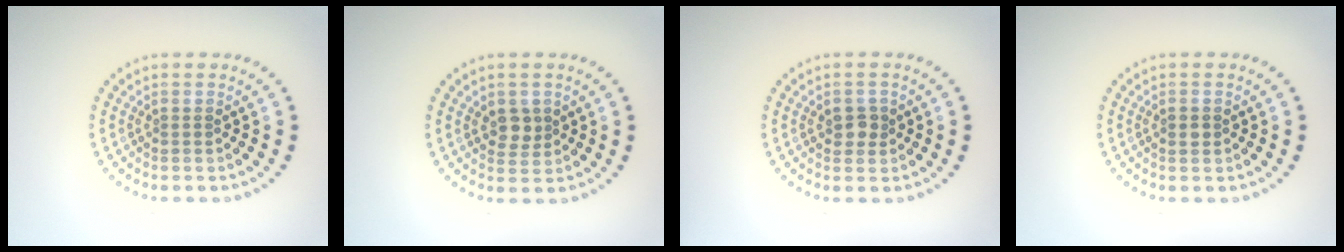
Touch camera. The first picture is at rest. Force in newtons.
{"total": 1.9, "press": 1.8, "slide": 0.7}
{"total": 1.7, "press": 1.7, "slide": 0.3}
{"total": 1.2, "press": 1.2, "slide": 0.0}